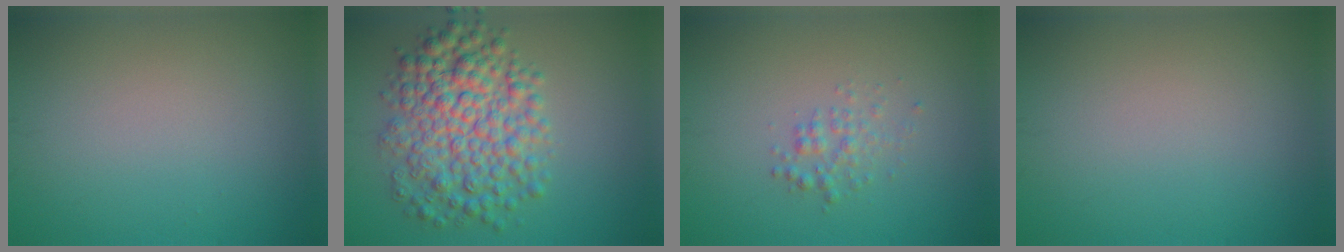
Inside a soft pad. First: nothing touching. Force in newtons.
{"total": 7.6, "press": 7.6, "slide": 0.1}
{"total": 1.5, "press": 1.5, "slide": 0.0}
{"total": 0.0}